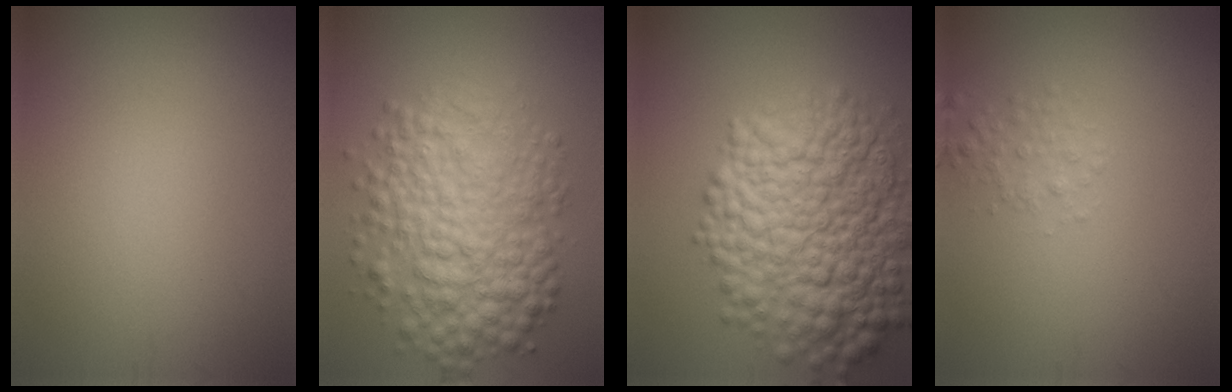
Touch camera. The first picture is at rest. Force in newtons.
{"total": 8.4, "press": 8.4, "slide": 0.1}
{"total": 12.0, "press": 12.0, "slide": 0.2}
{"total": 1.5, "press": 1.5, "slide": 0.1}